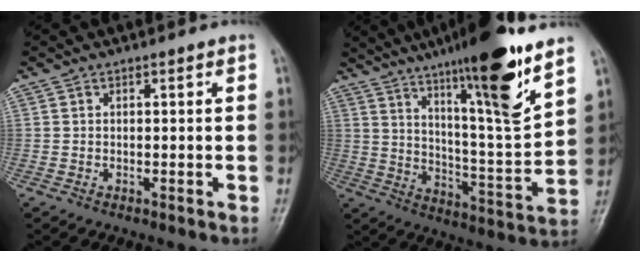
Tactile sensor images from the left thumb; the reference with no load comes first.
{"total": 20.4, "force": [13.1, 2.0, 15.6], "torque": [-0.221, -0.067, 0.211]}